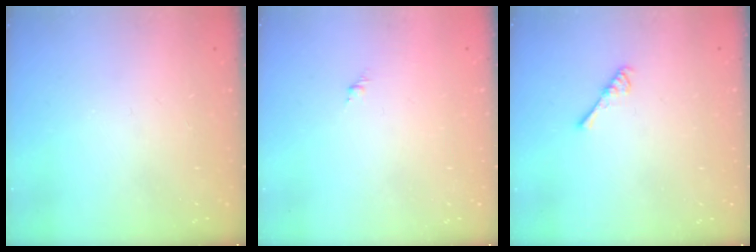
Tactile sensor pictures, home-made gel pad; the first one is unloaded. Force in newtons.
{"total": 1.3, "press": 1.2, "slide": 0.5}
{"total": 2.7, "press": 2.6, "slide": 0.4}